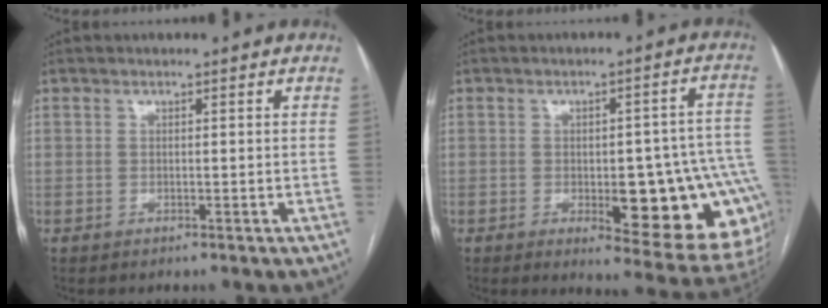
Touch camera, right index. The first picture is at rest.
{"total": 18.4, "force": [-4.3, 5.3, 17.0], "torque": [-0.110, 0.026, -0.033]}